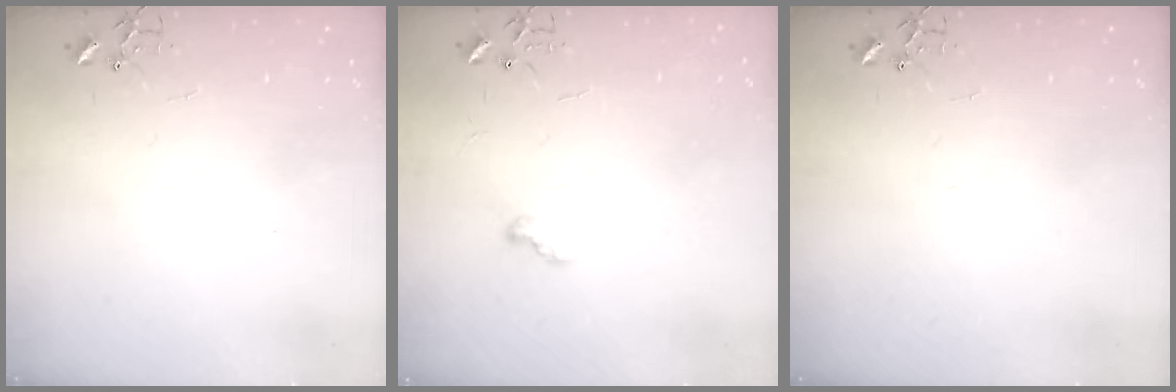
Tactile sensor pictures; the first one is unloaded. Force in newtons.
{"total": 5.3, "press": 5.2, "slide": 0.6}
{"total": 0.0}